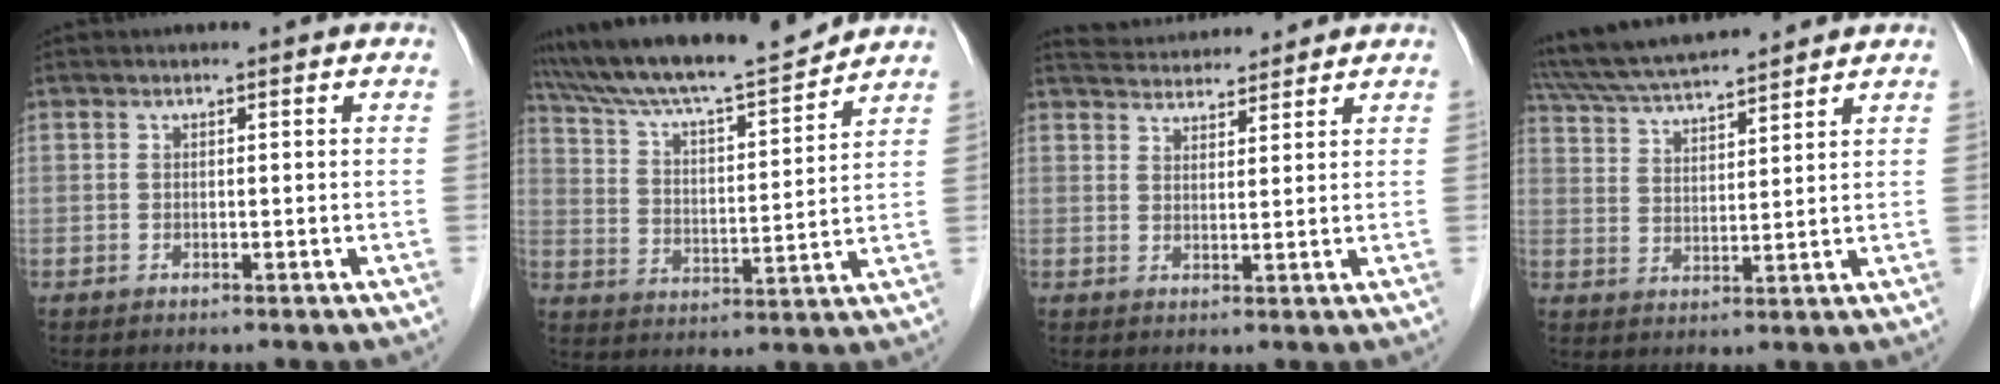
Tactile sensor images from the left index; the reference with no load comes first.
{"total": 15.5, "force": [14.4, 0.2, 5.7], "torque": [-0.105, 0.000, 0.239]}
{"total": 7.4, "force": [7.2, 1.1, 1.5], "torque": [-0.027, 0.026, 0.111]}
{"total": 13.7, "force": [12.5, 1.0, 5.4], "torque": [-0.108, 0.029, 0.219]}